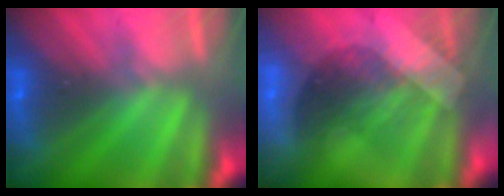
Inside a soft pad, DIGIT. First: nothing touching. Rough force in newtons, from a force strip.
{"total": 2.9}